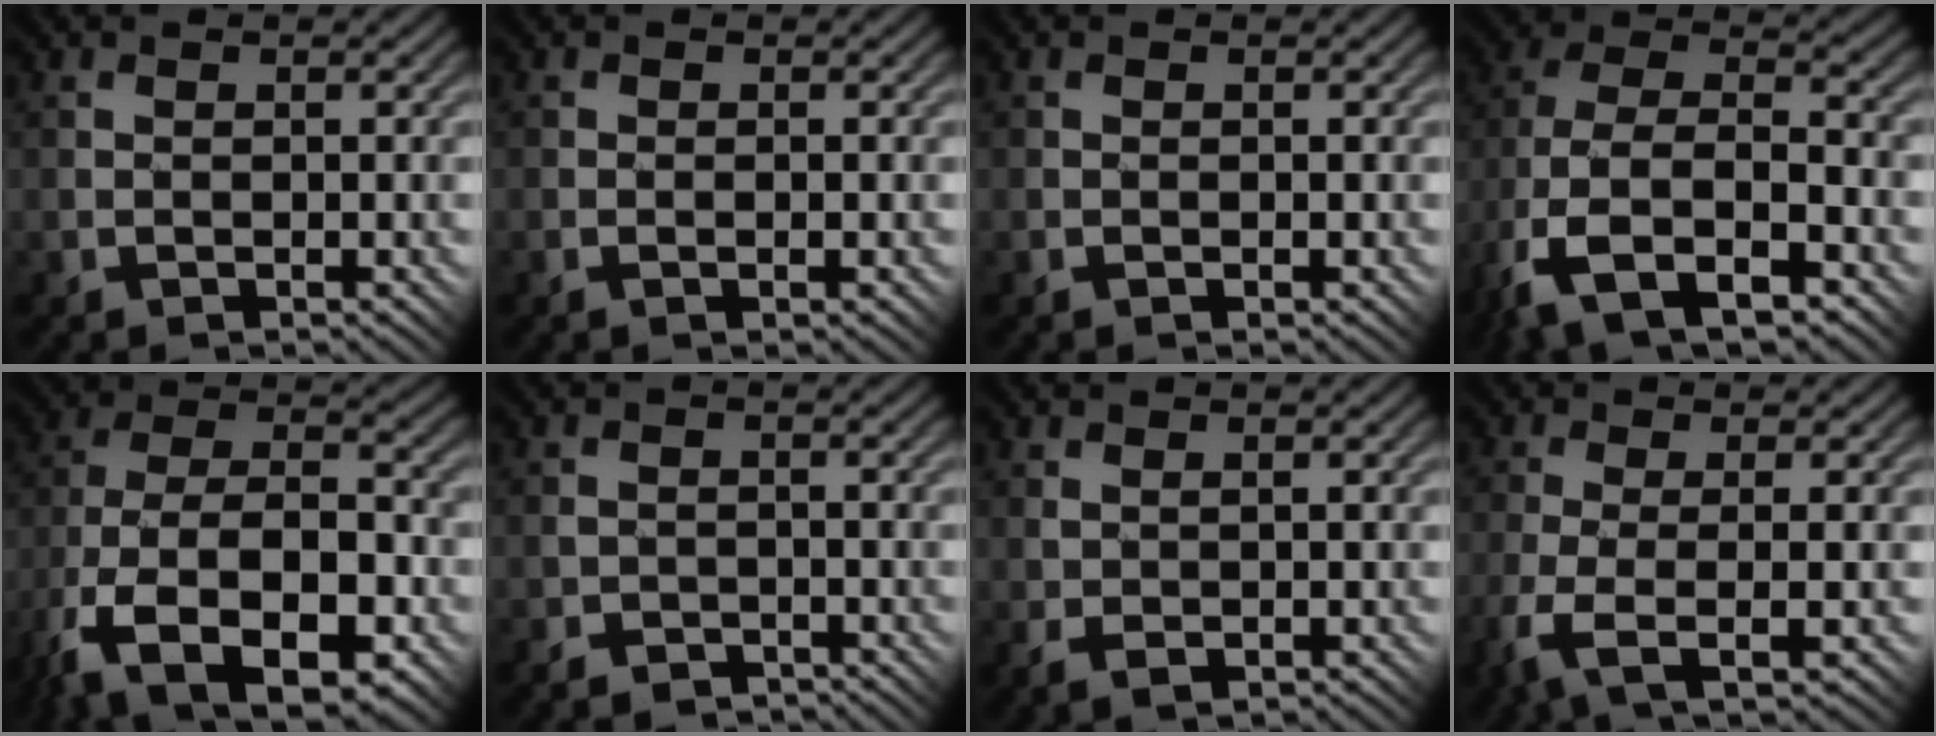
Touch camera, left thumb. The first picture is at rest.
{"total": 0.9, "force": [-0.4, 0.0, 0.8], "torque": [-0.012, 0.002, -0.004]}
{"total": 0.0}
{"total": 13.3, "force": [-7.2, 6.3, 9.3], "torque": [-0.212, -0.018, -0.143]}
{"total": 15.4, "force": [-8.3, 7.8, 10.4], "torque": [-0.206, -0.009, -0.156]}
{"total": 1.7, "force": [-1.4, 0.9, 0.3], "torque": [-0.009, 0.001, -0.034]}
{"total": 2.1, "force": [0.0, 1.0, 1.8], "torque": [-0.039, -0.003, 0.004]}
{"total": 5.8, "force": [-2.5, 1.8, 5.0], "torque": [-0.126, -0.010, -0.047]}